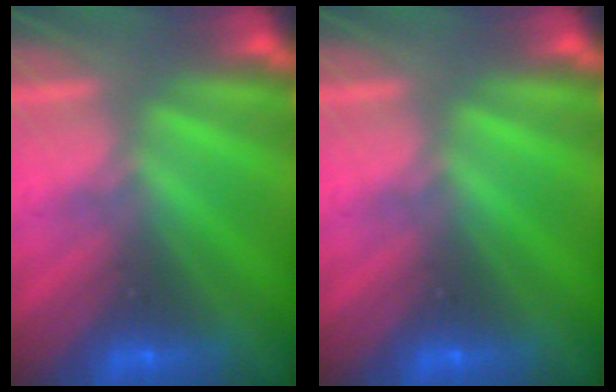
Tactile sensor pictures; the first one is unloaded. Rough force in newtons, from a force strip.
{"total": 0.0}